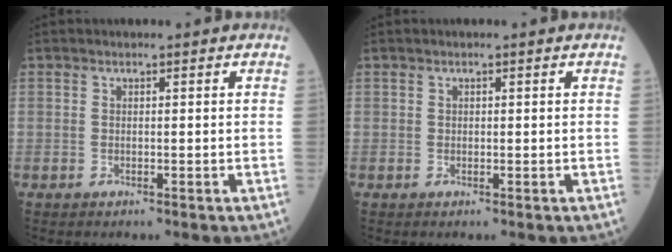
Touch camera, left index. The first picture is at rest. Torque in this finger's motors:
{"motor_torque": [0.35, 0.00, -0.08, -0.01]}